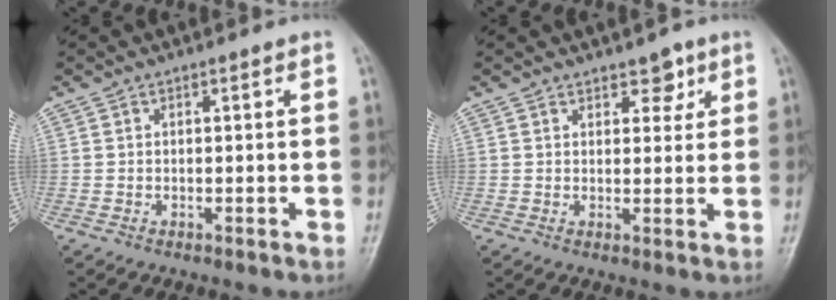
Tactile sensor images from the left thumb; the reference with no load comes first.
{"total": 3.5, "force": [2.2, 2.0, 1.8], "torque": [0.000, -0.011, 0.031]}